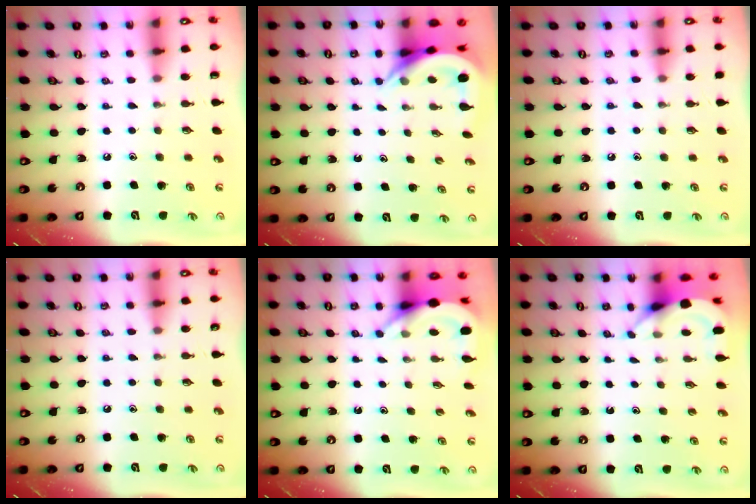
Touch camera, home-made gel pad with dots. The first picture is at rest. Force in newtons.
{"total": 5.2, "press": 5.2, "slide": 0.5}
{"total": 5.4, "press": 5.3, "slide": 0.8}
{"total": 3.6, "press": 3.6, "slide": 0.6}
{"total": 4.7, "press": 4.7, "slide": 0.4}
{"total": 3.5, "press": 3.5, "slide": 0.2}